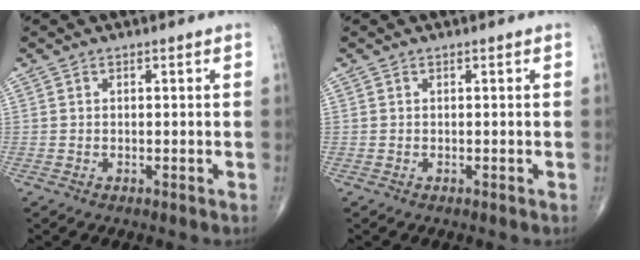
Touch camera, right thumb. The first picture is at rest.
{"total": 0.0}